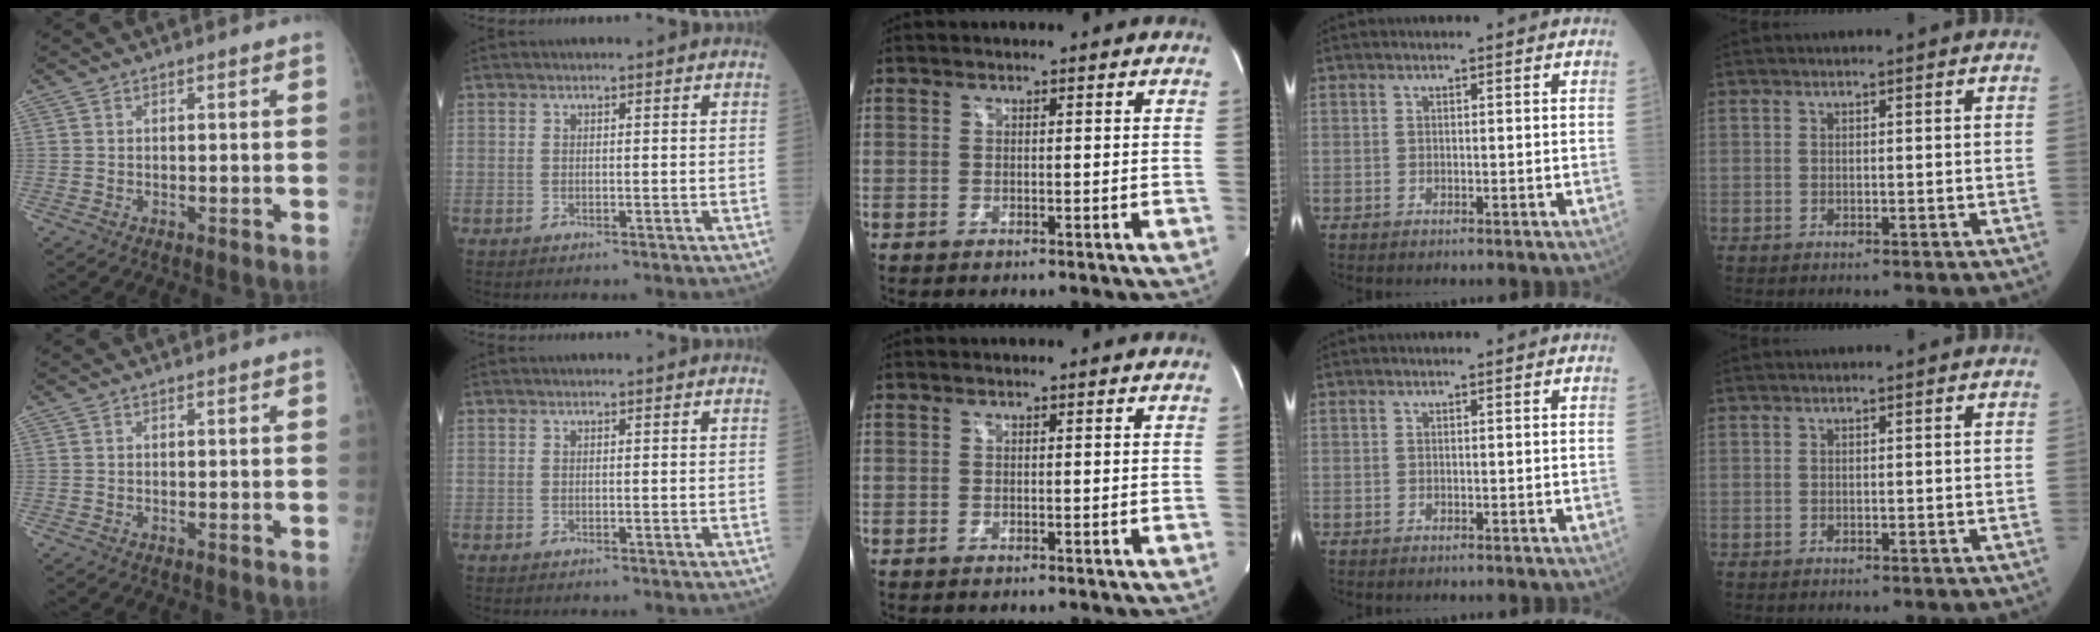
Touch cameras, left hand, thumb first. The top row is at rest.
{}